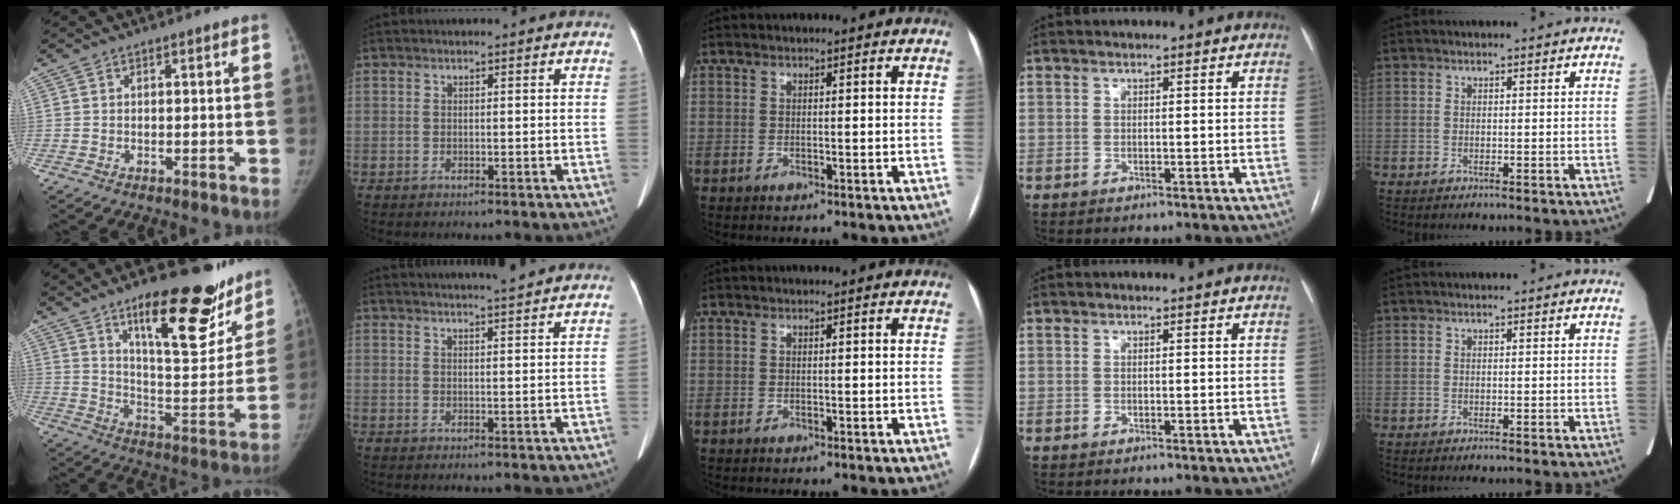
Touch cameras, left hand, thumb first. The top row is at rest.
{"thumb": {"total": 23.7, "force": [15.3, 8.0, 16.2], "torque": [-0.175, -0.091, 0.231]}, "index": {"total": 6.2, "force": [5.6, -0.7, 2.6], "torque": [-0.039, 0.008, 0.073]}}